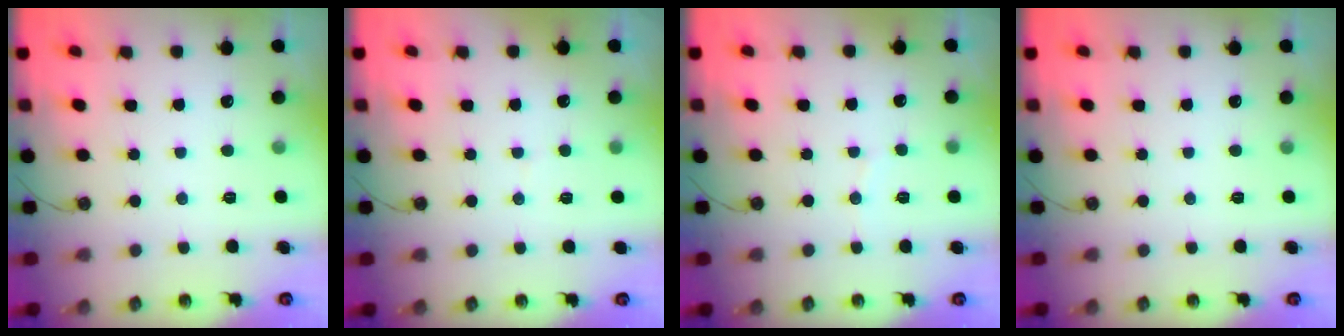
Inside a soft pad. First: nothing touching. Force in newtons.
{"total": 1.8, "press": 1.8, "slide": 0.1}
{"total": 3.0, "press": 3.0, "slide": 0.4}
{"total": 0.0}